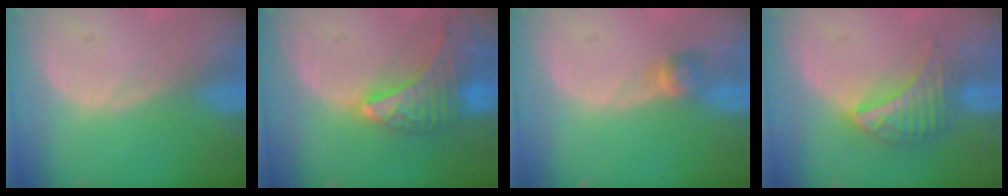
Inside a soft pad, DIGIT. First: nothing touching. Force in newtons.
{"total": 9.6, "press": 8.5, "slide": 4.4}
{"total": 2.6, "press": 2.4, "slide": 1.0}
{"total": 7.4, "press": 6.5, "slide": 3.6}